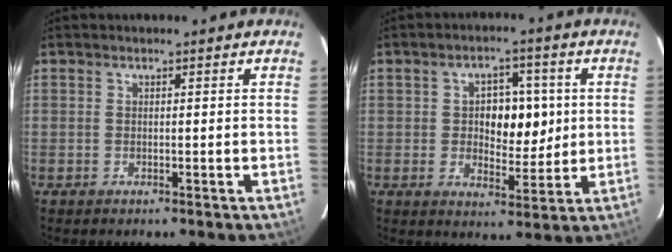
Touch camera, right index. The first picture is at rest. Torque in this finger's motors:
{"motor_torque": [0.16, 0.23, 0.19, 0.04]}